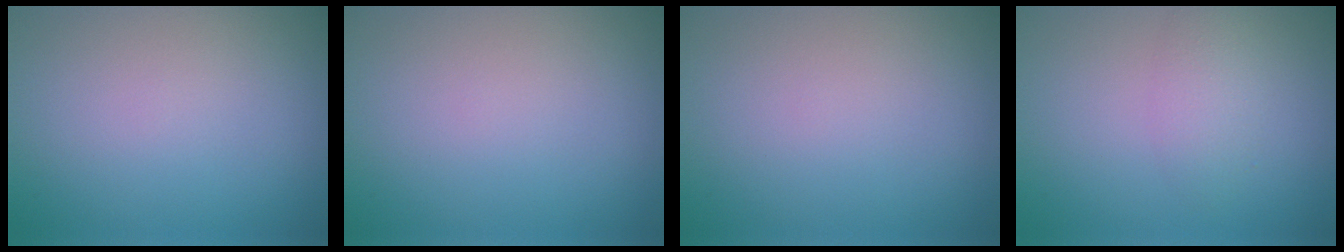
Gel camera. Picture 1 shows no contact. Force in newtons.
{"total": 0.0}
{"total": 0.0}
{"total": 2.0, "press": 2.0, "slide": 0.0}